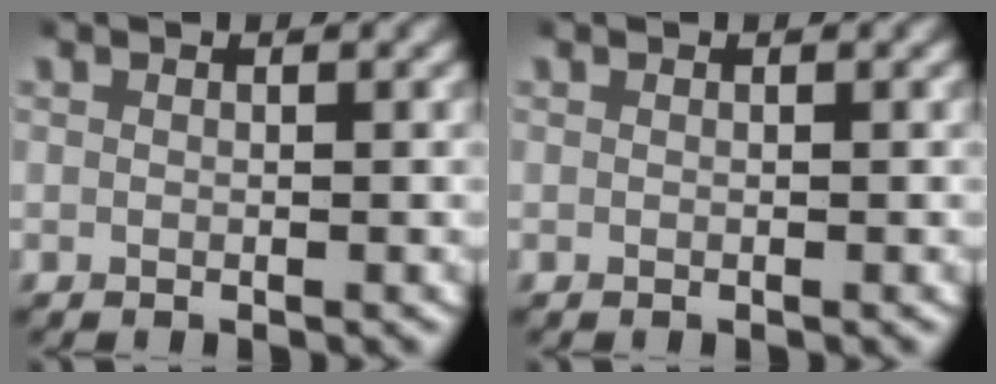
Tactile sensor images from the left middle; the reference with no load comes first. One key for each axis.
{"total": 0.0}